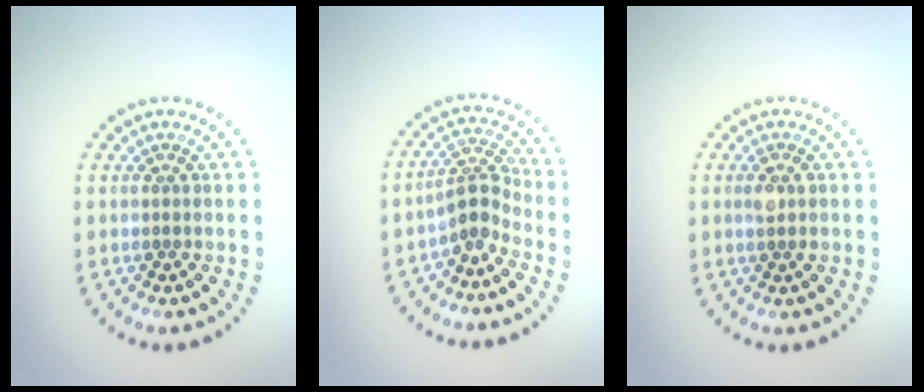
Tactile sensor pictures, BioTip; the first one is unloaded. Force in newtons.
{"total": 2.6, "press": 1.8, "slide": 1.9}
{"total": 1.1, "press": 1.0, "slide": 0.5}